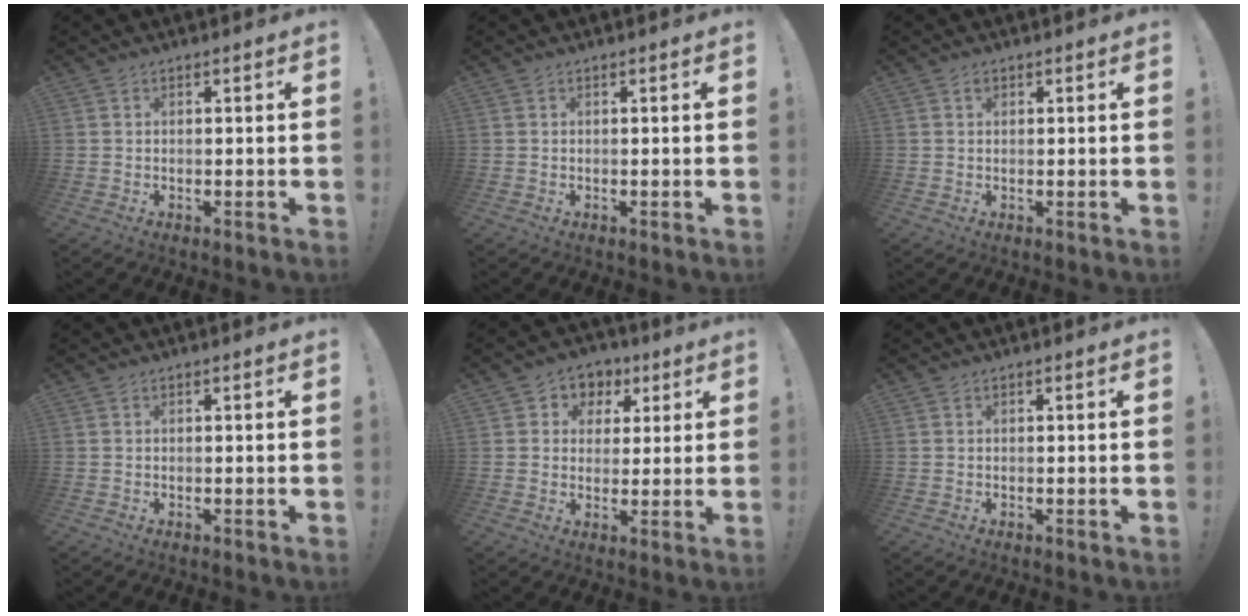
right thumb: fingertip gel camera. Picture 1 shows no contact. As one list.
[{"total": 0.0}, {"total": 0.6, "force": [0.4, 0.4, 0.2], "torque": [0.001, -0.001, 0.005]}, {"total": 0.0}, {"total": 6.1, "force": [1.4, 5.8, 1.2], "torque": [-0.009, -0.009, 0.029]}, {"total": 0.0}]